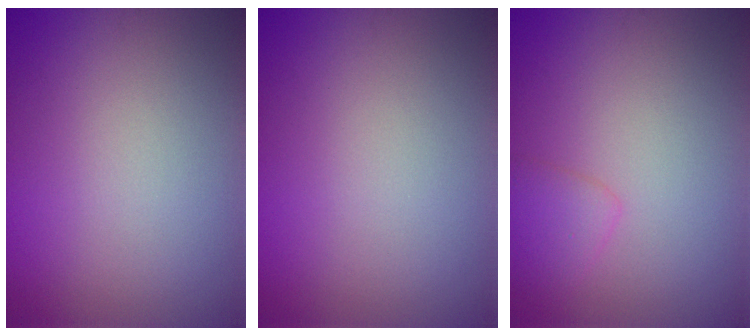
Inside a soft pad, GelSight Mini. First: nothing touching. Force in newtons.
{"total": 0.0}
{"total": 1.7, "press": 1.7, "slide": 0.2}